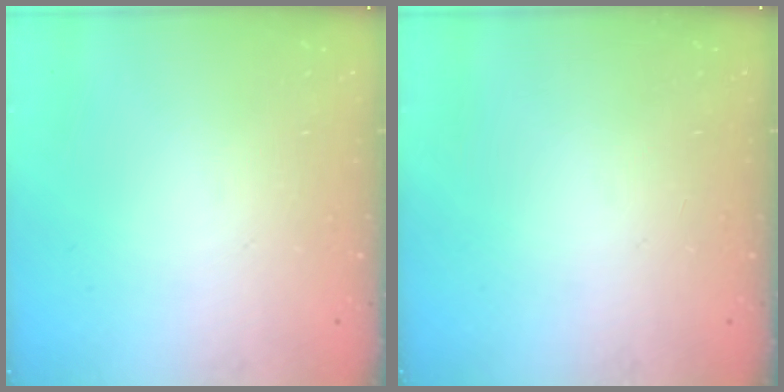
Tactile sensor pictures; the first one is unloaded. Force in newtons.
{"total": 0.0}